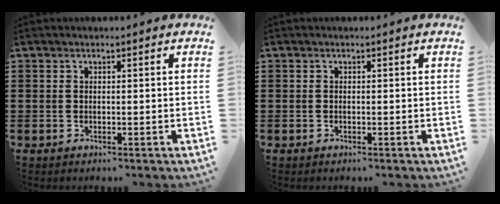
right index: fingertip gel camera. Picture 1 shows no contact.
{"total": 0.0}